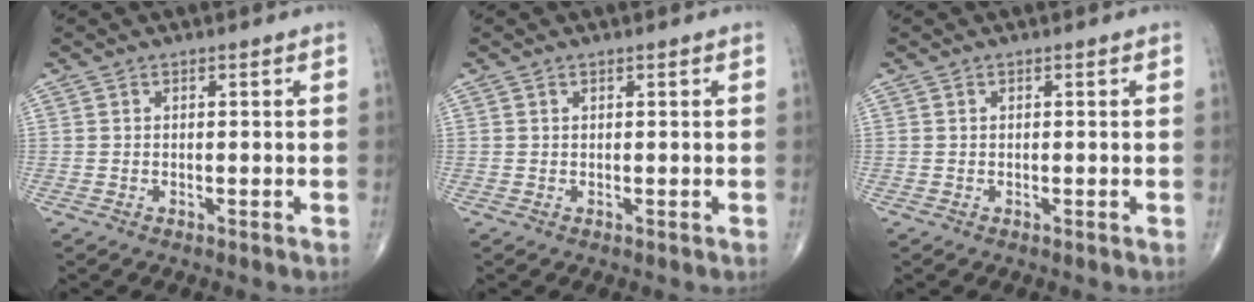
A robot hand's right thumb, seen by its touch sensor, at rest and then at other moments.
{"total": 0.0}
{"total": 0.0}